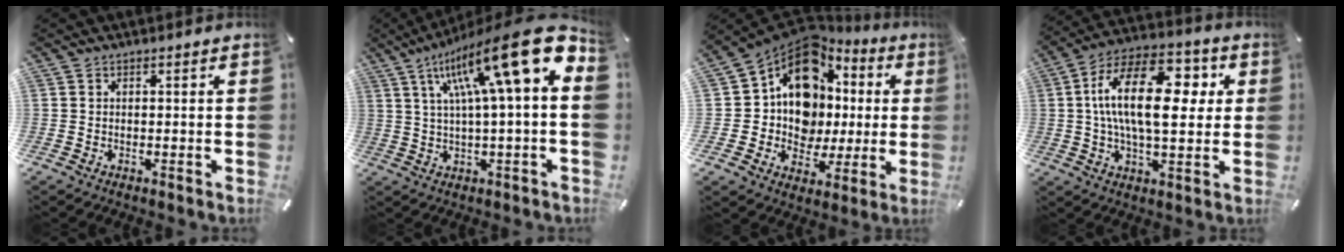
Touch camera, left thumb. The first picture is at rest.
{"total": 21.8, "force": [9.6, 3.7, 19.2], "torque": [-0.326, -0.065, 0.149]}
{"total": 14.1, "force": [3.8, 11.6, 7.0], "torque": [-0.135, -0.050, 0.071]}
{"total": 20.4, "force": [3.5, 10.4, 17.2], "torque": [-0.321, 0.003, 0.049]}